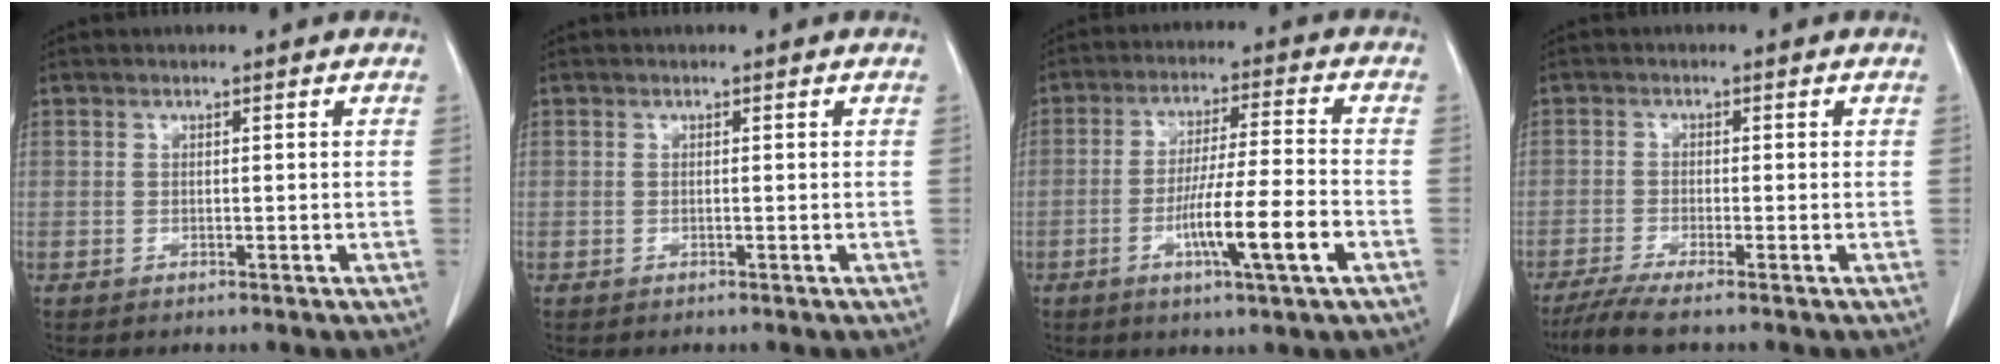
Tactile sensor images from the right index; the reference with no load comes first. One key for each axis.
{"total": 0.0}
{"total": 10.9, "fx": -4.0, "fy": -0.2, "fz": 10.1, "tx": -0.176, "ty": -0.010, "tz": -0.071}
{"total": 4.6, "fx": -3.5, "fy": -0.3, "fz": 2.9, "tx": -0.054, "ty": -0.013, "tz": -0.067}